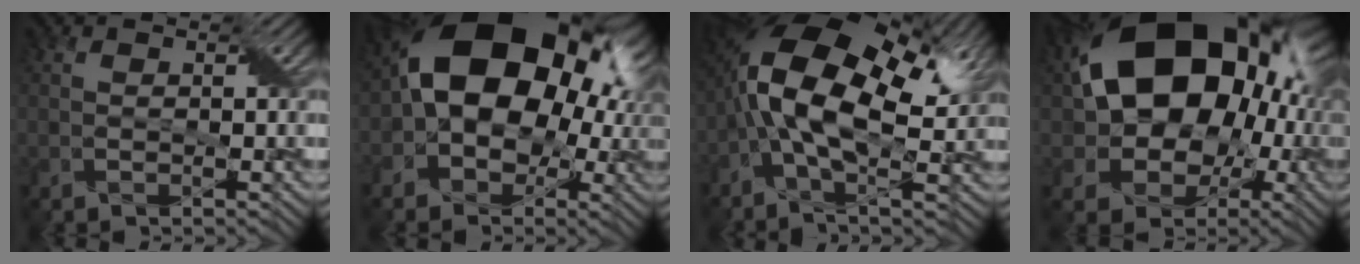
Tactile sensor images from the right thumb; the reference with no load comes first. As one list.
[{"total": 17.7, "force": [1.4, 13.0, 12.0], "torque": [-0.157, -0.002, 0.015]}, {"total": 16.9, "force": [2.6, 7.9, 14.7], "torque": [-0.289, 0.008, 0.032]}, {"total": 21.1, "force": [3.1, 16.1, 13.3], "torque": [-0.231, -0.008, 0.059]}]